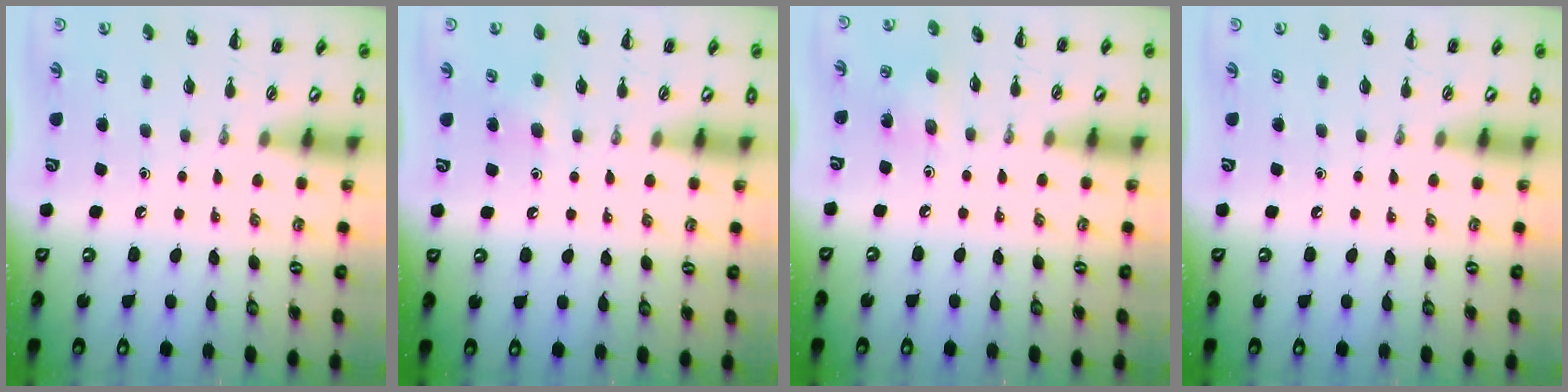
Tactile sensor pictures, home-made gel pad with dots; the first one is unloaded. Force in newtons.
{"total": 6.4, "press": 6.1, "slide": 2.0}
{"total": 3.9, "press": 3.7, "slide": 1.0}
{"total": 0.0}